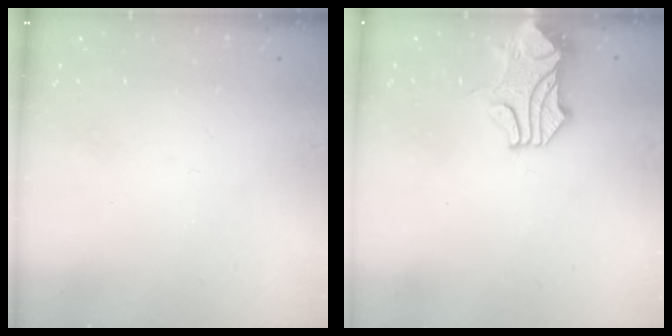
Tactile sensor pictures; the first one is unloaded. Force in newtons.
{"total": 1.5, "press": 1.5, "slide": 0.2}